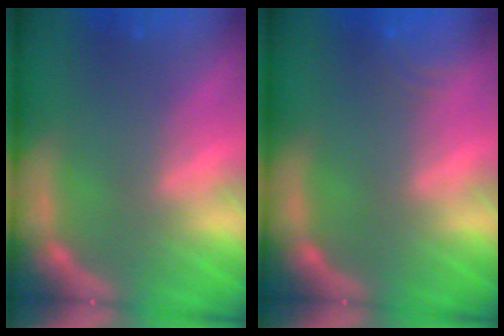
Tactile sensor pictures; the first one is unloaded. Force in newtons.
{"total": 3.0}